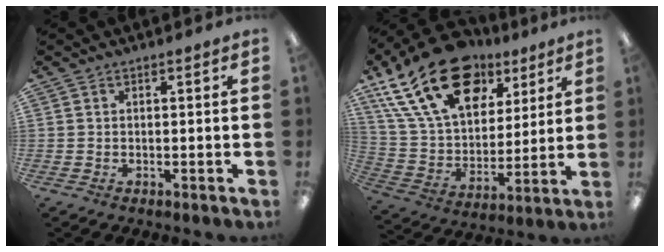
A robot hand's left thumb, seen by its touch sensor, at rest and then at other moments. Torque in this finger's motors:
{"motor_torque": [0.92, 1.00, 1.39, -1.38, 0.20]}